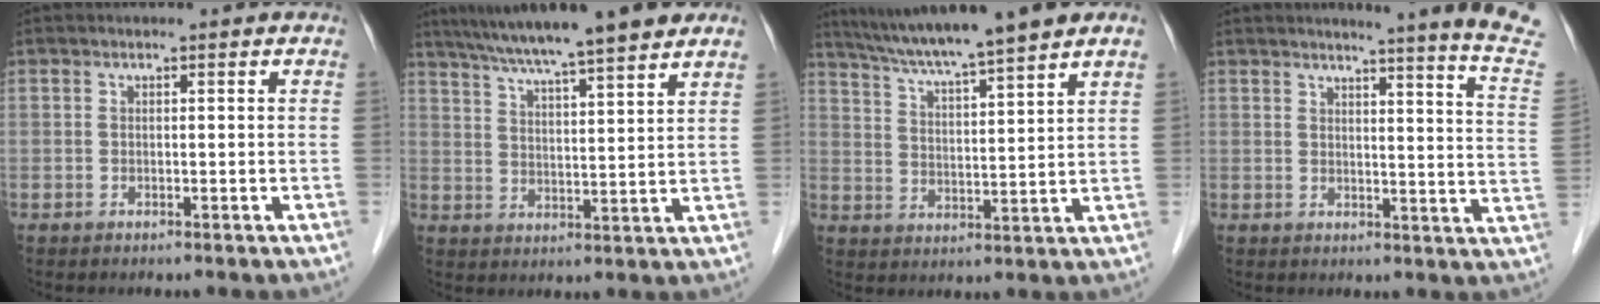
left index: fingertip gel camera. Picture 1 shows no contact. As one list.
[{"total": 15.4, "force": [12.7, 0.3, 8.8], "torque": [-0.143, 0.025, 0.187]}, {"total": 13.7, "force": [11.4, -0.8, 7.5], "torque": [-0.129, 0.019, 0.179]}, {"total": 15.0, "force": [13.5, -2.2, 6.1], "torque": [-0.080, -0.093, 0.137]}]